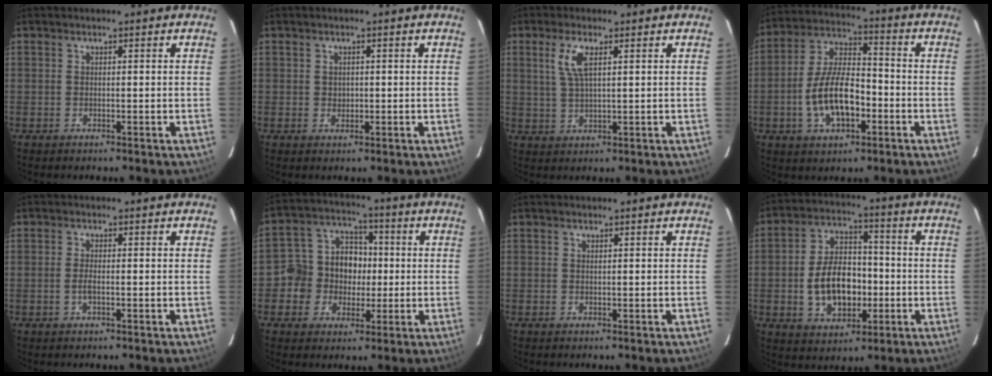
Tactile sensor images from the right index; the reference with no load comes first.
{"total": 1.2, "force": [0.2, 1.2, 0.3], "torque": [-0.002, 0.002, 0.004]}
{"total": 5.0, "force": [1.9, 1.5, 4.3], "torque": [-0.090, 0.003, 0.040]}
{"total": 12.5, "force": [-3.9, 6.0, 10.3], "torque": [-0.206, 0.014, -0.062]}
{"total": 1.9, "force": [-0.5, 0.6, 1.7], "torque": [-0.037, 0.000, -0.011]}
{"total": 10.2, "force": [-1.1, 9.4, 3.7], "torque": [-0.083, 0.031, -0.025]}
{"total": 0.0}
{"total": 12.5, "force": [-2.6, 8.0, 9.3], "torque": [-0.188, 0.021, -0.030]}